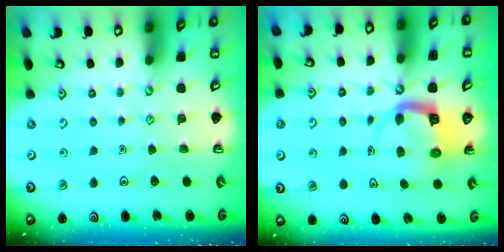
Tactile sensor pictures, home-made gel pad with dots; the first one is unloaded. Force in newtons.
{"total": 6.7, "press": 6.7, "slide": 0.1}